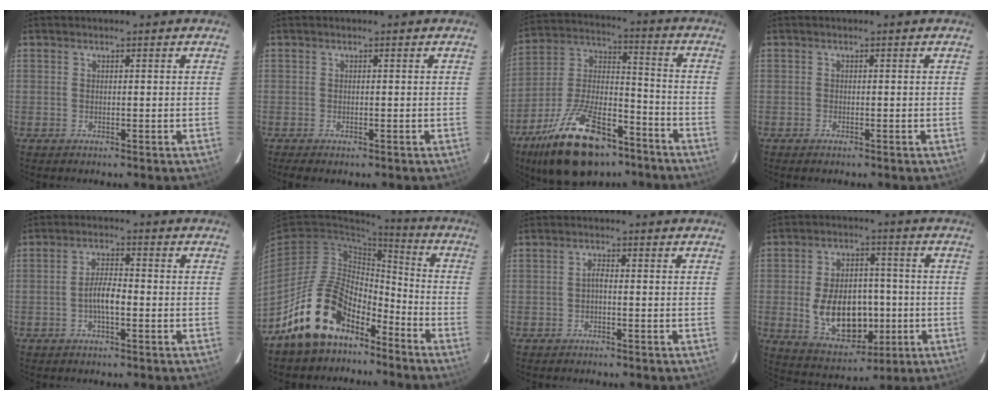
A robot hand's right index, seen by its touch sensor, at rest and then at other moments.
{"total": 1.7, "force": [-1.3, 0.4, 1.0], "torque": [-0.021, -0.007, -0.019]}
{"total": 22.4, "force": [-14.2, 10.2, 13.9], "torque": [-0.268, 0.006, -0.234]}
{"total": 0.7, "force": [-0.6, 0.3, 0.3], "torque": [-0.006, -0.002, -0.013]}
{"total": 4.1, "force": [-1.3, 1.2, 3.7], "torque": [-0.073, 0.007, -0.024]}
{"total": 15.6, "force": [-10.8, 8.1, 7.8], "torque": [-0.154, 0.032, -0.179]}
{"total": 1.1, "force": [-0.5, 0.3, 0.9], "torque": [-0.017, 0.006, -0.012]}
{"total": 15.1, "force": [-2.4, 9.7, 11.3], "torque": [-0.223, 0.006, -0.013]}